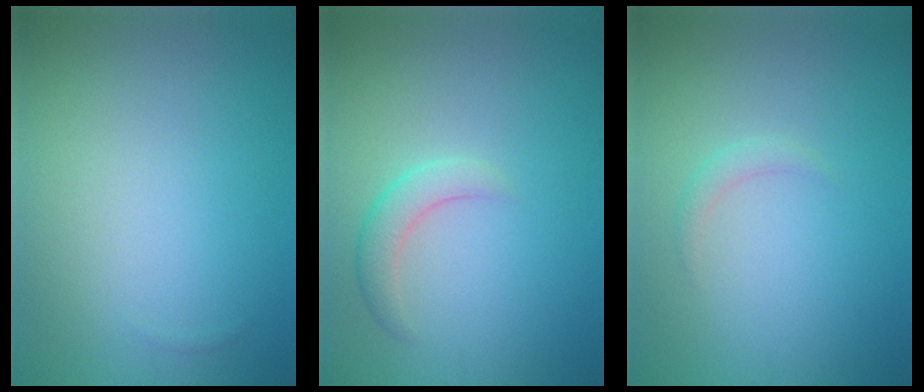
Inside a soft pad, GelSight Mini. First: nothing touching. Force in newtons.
{"total": 2.2, "press": 2.1, "slide": 0.1}
{"total": 1.0, "press": 1.0, "slide": 0.0}